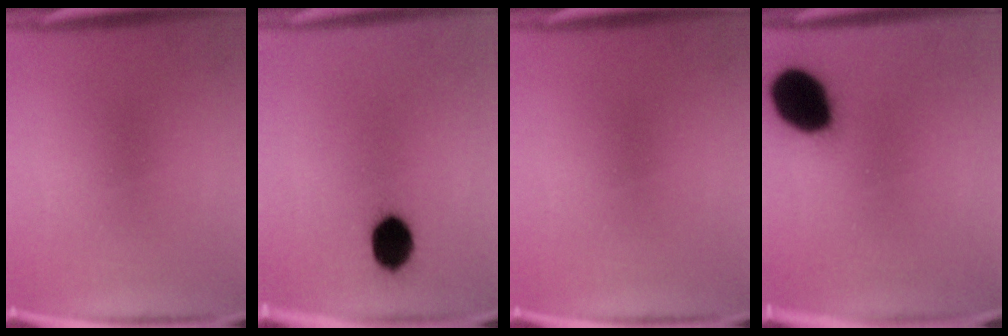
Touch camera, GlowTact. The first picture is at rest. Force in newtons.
{"total": 8.1}
{"total": 0.0}
{"total": 19.3}